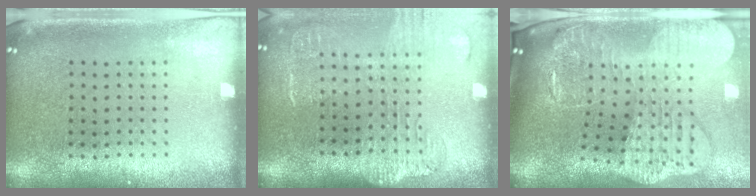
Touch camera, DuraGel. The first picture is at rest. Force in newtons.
{"total": 1.9, "press": 1.6, "slide": 1.1}
{"total": 4.4, "press": 3.3, "slide": 2.9}